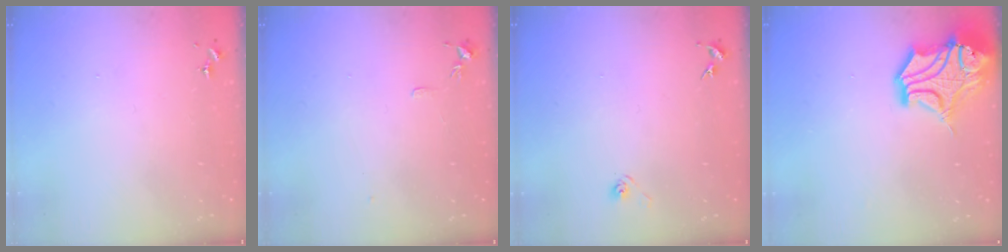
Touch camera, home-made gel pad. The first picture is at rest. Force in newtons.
{"total": 4.4, "press": 4.4, "slide": 0.6}
{"total": 2.9, "press": 2.6, "slide": 1.4}
{"total": 16.9, "press": 16.7, "slide": 2.3}